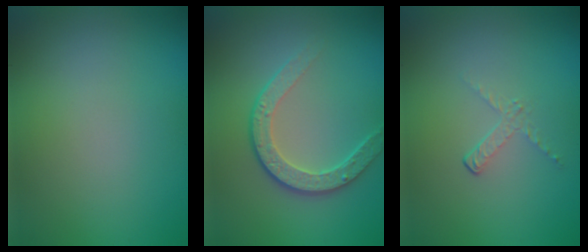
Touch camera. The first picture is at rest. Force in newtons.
{"total": 3.2, "press": 2.6, "slide": 1.8}
{"total": 1.1, "press": 0.4, "slide": 1.1}